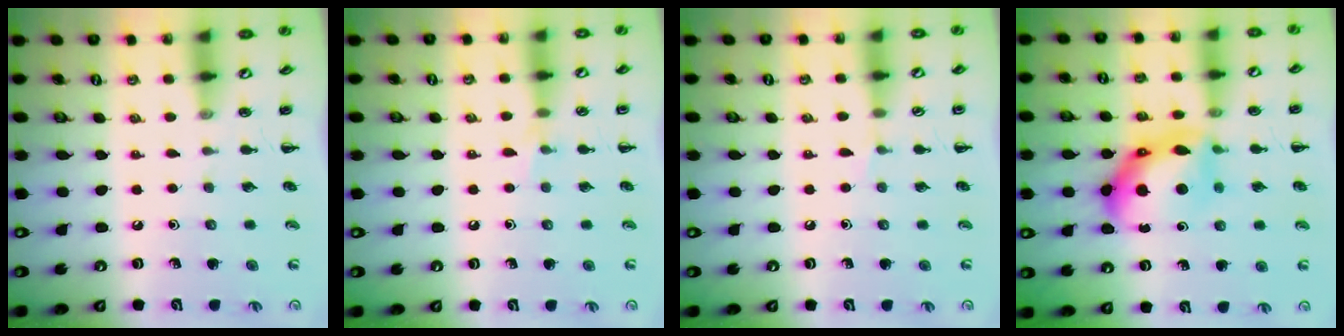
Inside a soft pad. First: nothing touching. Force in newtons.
{"total": 4.8, "press": 4.6, "slide": 1.3}
{"total": 3.6, "press": 3.3, "slide": 1.3}
{"total": 14.1, "press": 14.1, "slide": 0.8}